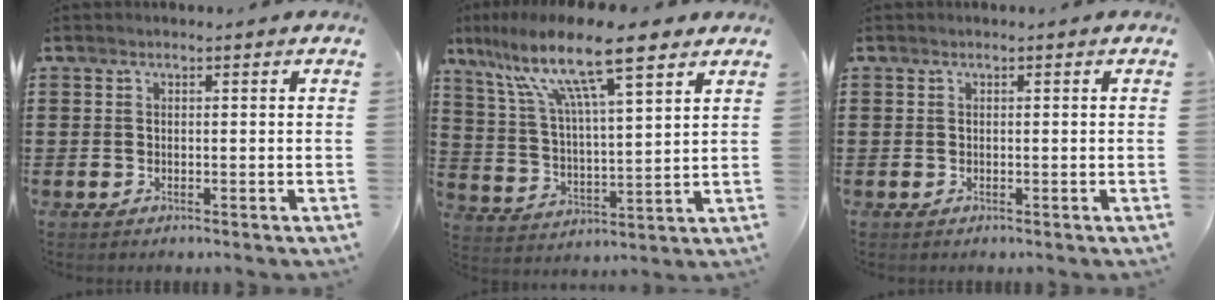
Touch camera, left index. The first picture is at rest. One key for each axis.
{"total": 13.1, "fx": 9.2, "fy": 2.4, "fz": 9.1, "tx": -0.194, "ty": -0.029, "tz": 0.153}
{"total": 0.0}